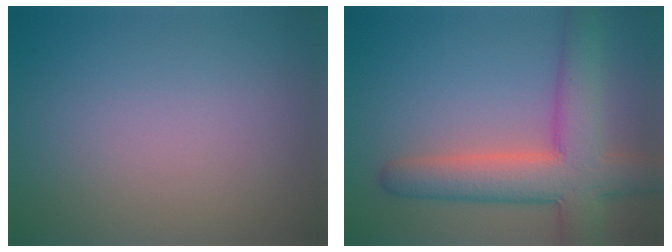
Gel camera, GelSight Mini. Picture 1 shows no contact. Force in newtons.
{"total": 8.1, "press": 8.1, "slide": 0.7}